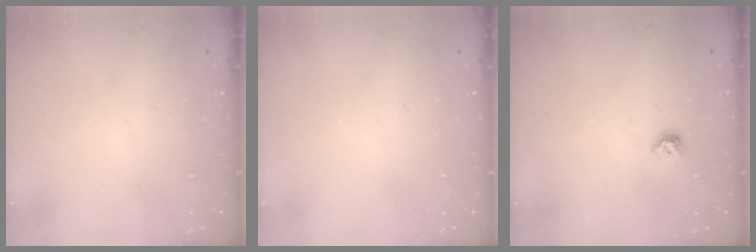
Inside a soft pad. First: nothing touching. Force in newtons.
{"total": 0.0}
{"total": 6.1, "press": 6.0, "slide": 1.1}